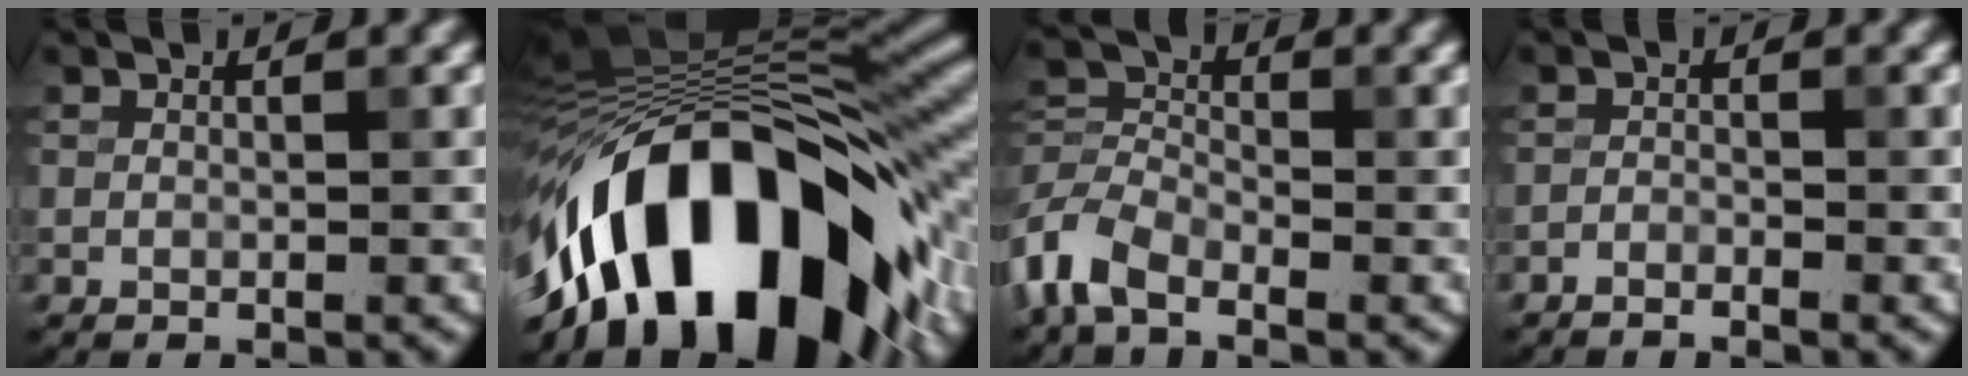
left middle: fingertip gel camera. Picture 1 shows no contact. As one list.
[{"total": 17.0, "force": [-8.7, 7.7, 12.4], "torque": [-0.211, 0.029, -0.135]}, {"total": 4.6, "force": [-3.8, 1.9, 1.9], "torque": [-0.056, 0.001, -0.080]}, {"total": 1.7, "force": [-1.6, -0.3, -0.3], "torque": [-0.002, 0.001, -0.020]}]